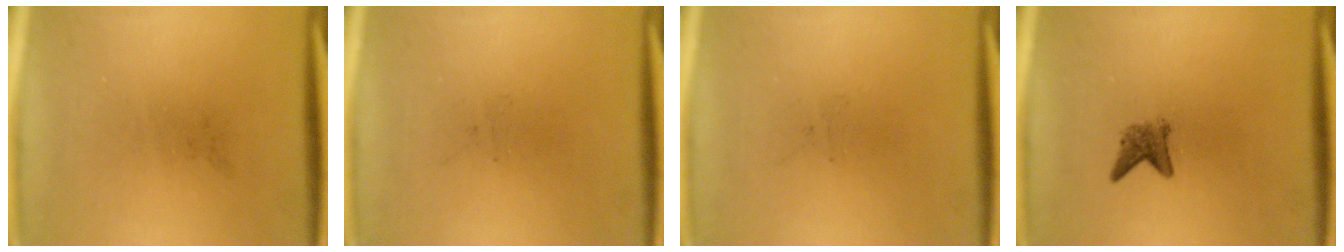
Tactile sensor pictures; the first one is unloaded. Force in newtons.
{"total": 0.0}
{"total": 0.0}
{"total": 2.1}